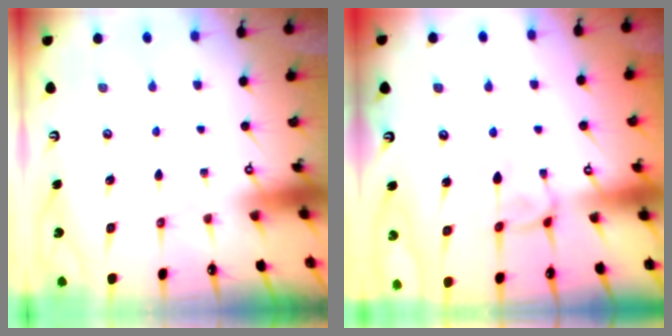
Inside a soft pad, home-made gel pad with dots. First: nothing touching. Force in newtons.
{"total": 2.5, "press": 2.5, "slide": 0.5}